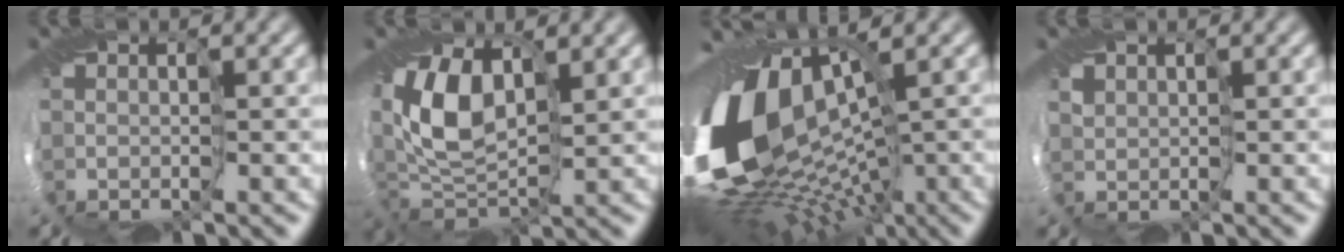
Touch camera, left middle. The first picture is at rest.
{"total": 7.3, "force": [0.6, 4.4, 5.8], "torque": [-0.131, 0.008, 0.003]}
{"total": 17.8, "force": [-0.8, 11.1, 13.9], "torque": [-0.254, -0.041, 0.016]}
{"total": 0.8, "force": [0.6, 0.6, 0.1], "torque": [-0.004, 0.000, 0.011]}